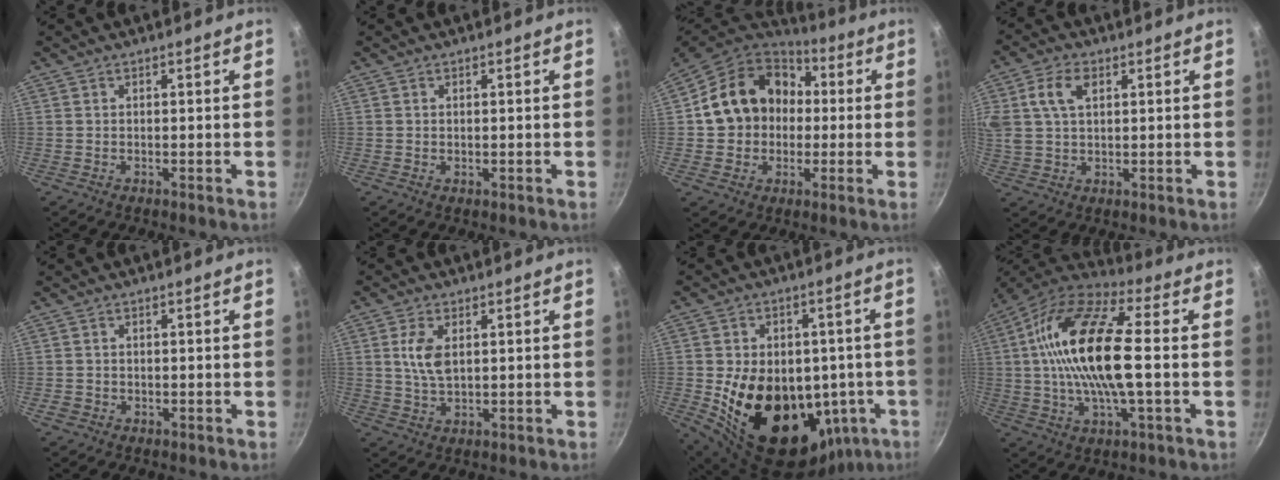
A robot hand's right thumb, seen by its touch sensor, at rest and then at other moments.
{"total": 0.0}
{"total": 17.7, "force": [1.5, 15.0, 9.3], "torque": [-0.136, 0.043, 0.018]}
{"total": 9.5, "force": [3.2, 5.9, 6.7], "torque": [-0.128, 0.011, 0.055]}
{"total": 1.6, "force": [-0.4, 1.4, 0.6], "torque": [-0.010, 0.002, -0.008]}
{"total": 6.0, "force": [1.4, 3.3, 4.8], "torque": [-0.092, -0.004, 0.028]}
{"total": 26.7, "force": [-4.8, 18.4, 18.7], "torque": [-0.277, 0.008, -0.046]}
{"total": 21.1, "force": [0.7, 7.7, 19.6], "torque": [-0.375, 0.028, -0.005]}